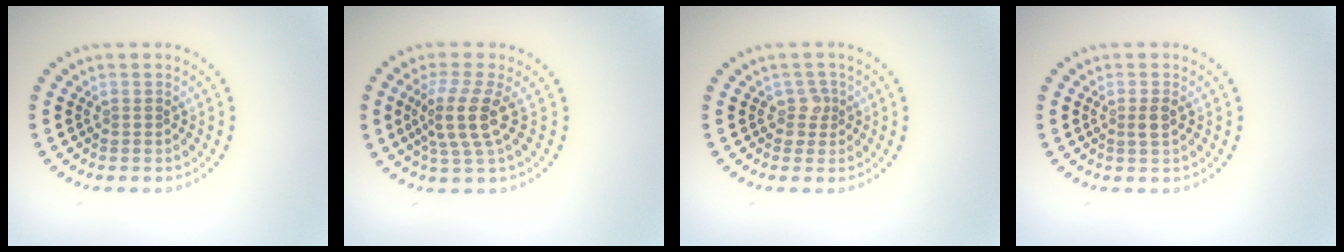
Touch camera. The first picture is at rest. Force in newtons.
{"total": 3.7, "press": 2.9, "slide": 2.3}
{"total": 1.3, "press": 1.0, "slide": 0.8}
{"total": 1.2, "press": 1.1, "slide": 0.6}